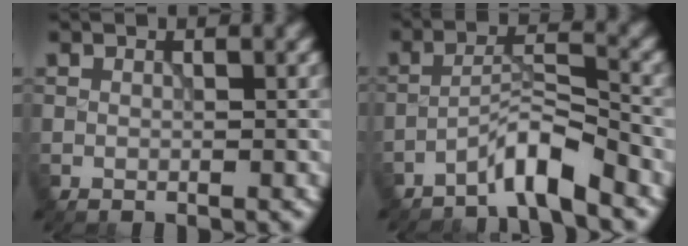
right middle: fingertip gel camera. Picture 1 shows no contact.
{"total": 3.9, "force": [-3.2, 0.3, 2.2], "torque": [-0.037, 0.014, -0.067]}